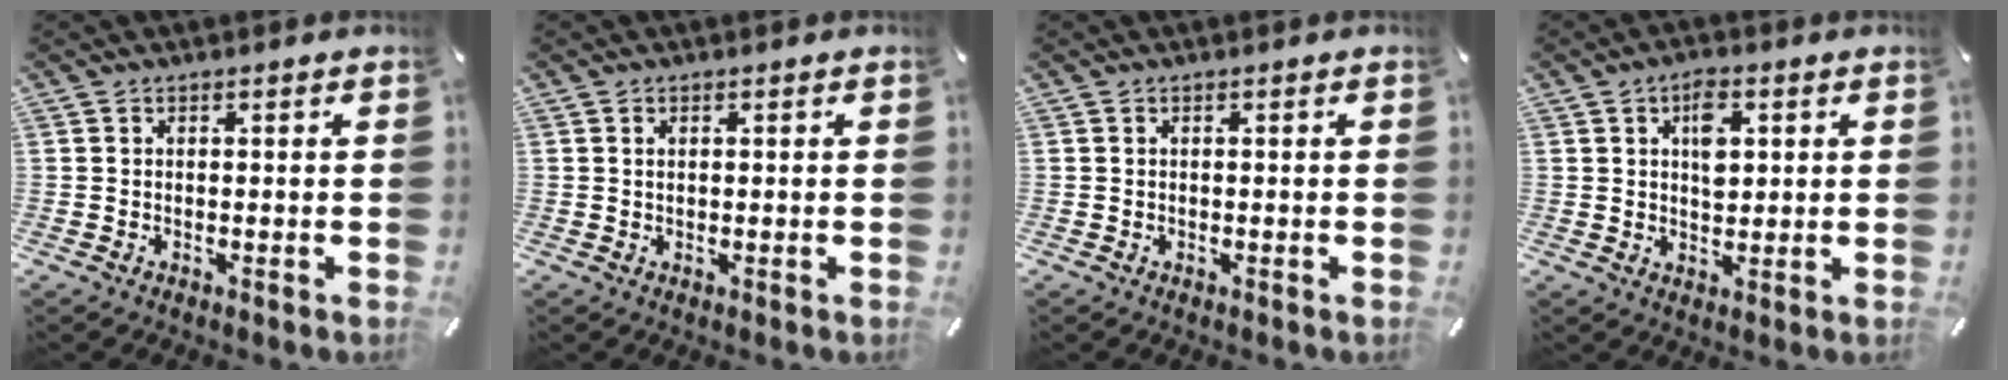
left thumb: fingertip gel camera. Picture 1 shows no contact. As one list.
[{"total": 0.8, "force": [0.2, 0.4, 0.7], "torque": [-0.014, 0.002, 0.003]}, {"total": 0.0}, {"total": 6.2, "force": [1.9, 3.8, 4.6], "torque": [-0.057, -0.007, 0.025]}]